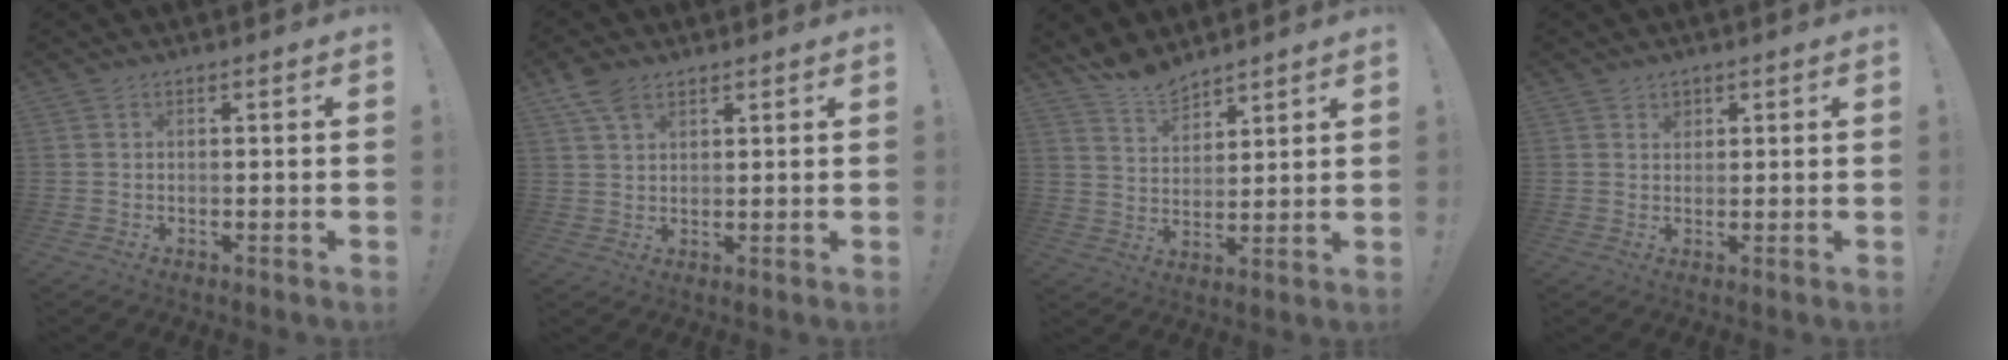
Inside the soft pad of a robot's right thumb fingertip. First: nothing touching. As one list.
[{"total": 5.8, "force": [4.1, 3.0, 3.0], "torque": [-0.052, -0.016, 0.078]}, {"total": 8.1, "force": [7.5, 2.7, 1.7], "torque": [-0.041, -0.054, 0.145]}, {"total": 1.5, "force": [1.1, 1.1, 0.2], "torque": [0.002, -0.007, 0.019]}]